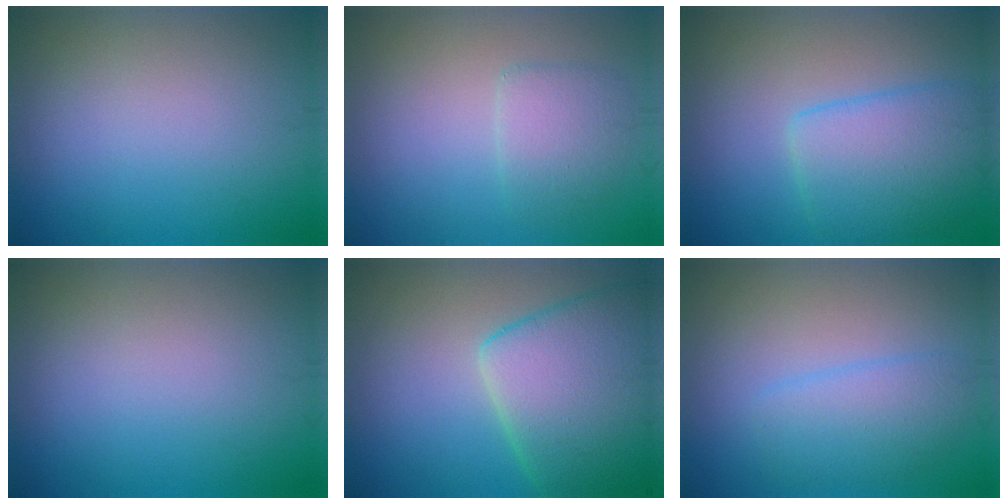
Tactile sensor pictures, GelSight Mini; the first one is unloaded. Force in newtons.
{"total": 2.5, "press": 2.5, "slide": 0.2}
{"total": 5.2, "press": 5.2, "slide": 0.3}
{"total": 0.0}
{"total": 9.3, "press": 9.2, "slide": 0.6}
{"total": 3.1, "press": 3.1, "slide": 0.1}